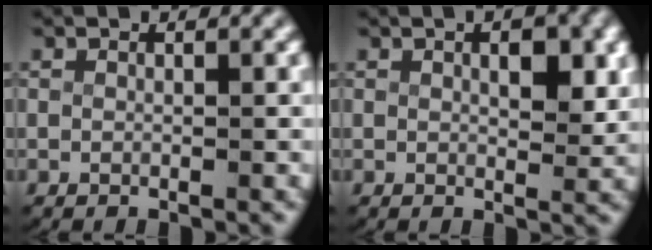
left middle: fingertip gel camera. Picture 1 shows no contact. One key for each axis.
{"total": 2.4, "fx": 0.7, "fy": 1.0, "fz": 2.1, "tx": -0.028, "ty": -0.009, "tz": 0.012}